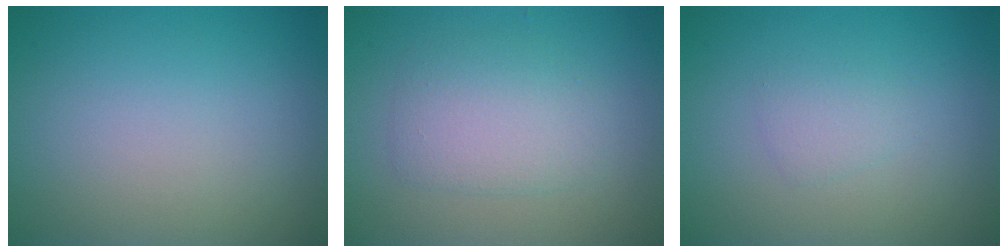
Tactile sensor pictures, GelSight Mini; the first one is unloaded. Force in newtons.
{"total": 3.2, "press": 3.2, "slide": 0.0}
{"total": 1.2, "press": 1.2, "slide": 0.0}